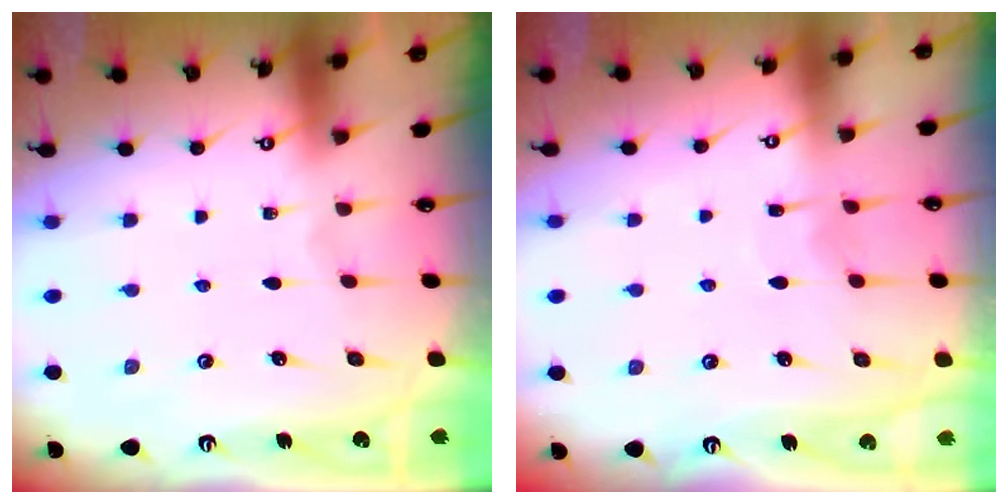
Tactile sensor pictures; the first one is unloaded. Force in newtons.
{"total": 5.3, "press": 5.3, "slide": 0.6}